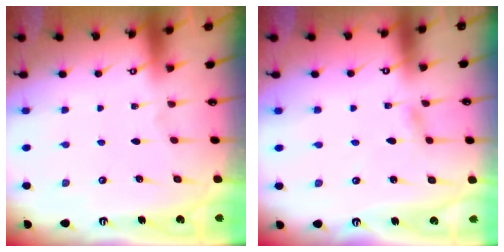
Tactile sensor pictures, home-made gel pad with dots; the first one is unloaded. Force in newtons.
{"total": 1.4, "press": 1.4, "slide": 0.1}